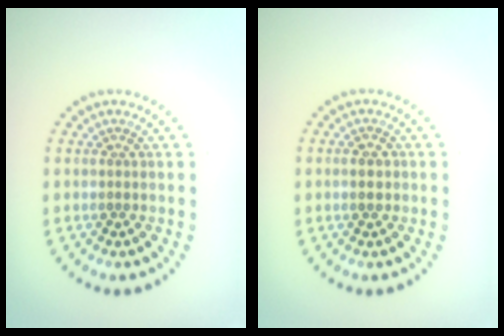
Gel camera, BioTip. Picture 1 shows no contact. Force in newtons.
{"total": 1.4, "press": 1.4, "slide": 0.0}